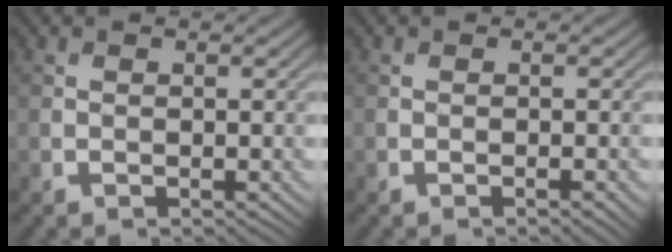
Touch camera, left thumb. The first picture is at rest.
{"total": 1.2, "force": [-0.7, 0.4, 0.9], "torque": [-0.011, -0.002, -0.008]}